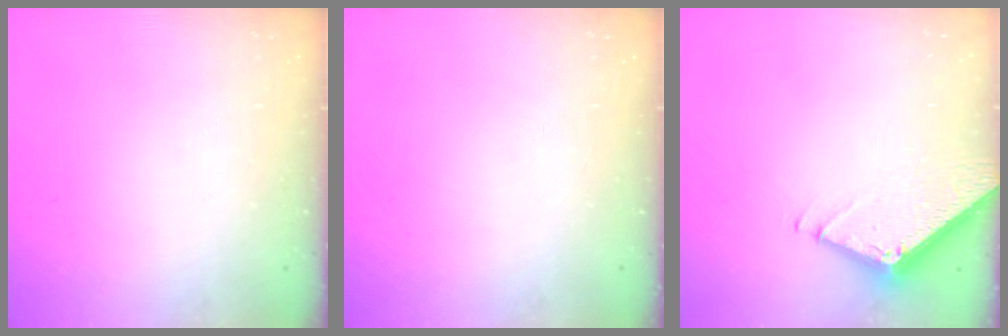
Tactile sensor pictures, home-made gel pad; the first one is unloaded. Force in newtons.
{"total": 0.0}
{"total": 8.2, "press": 8.1, "slide": 0.6}